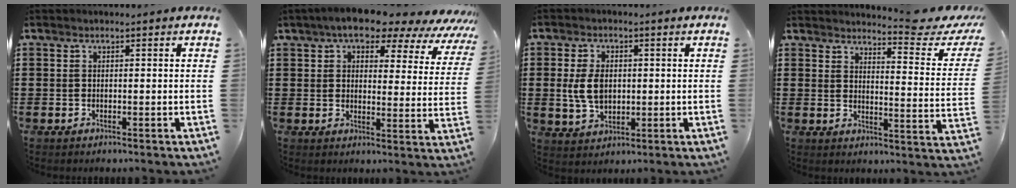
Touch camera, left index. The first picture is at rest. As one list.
[{"total": 7.1, "force": [6.0, 1.9, 3.2], "torque": [-0.075, -0.027, 0.101]}, {"total": 5.8, "force": [0.5, 3.8, 4.3], "torque": [-0.111, 0.006, 0.002]}, {"total": 5.3, "force": [4.8, -0.1, 2.4], "torque": [-0.043, -0.032, 0.075]}]